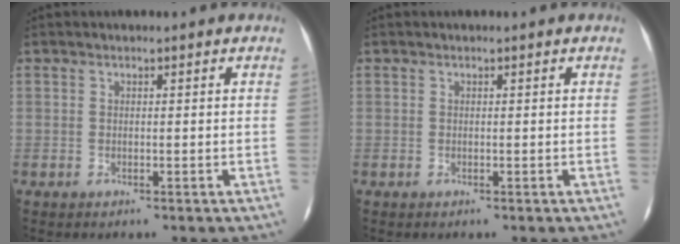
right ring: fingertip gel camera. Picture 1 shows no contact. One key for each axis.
{"total": 0.0}